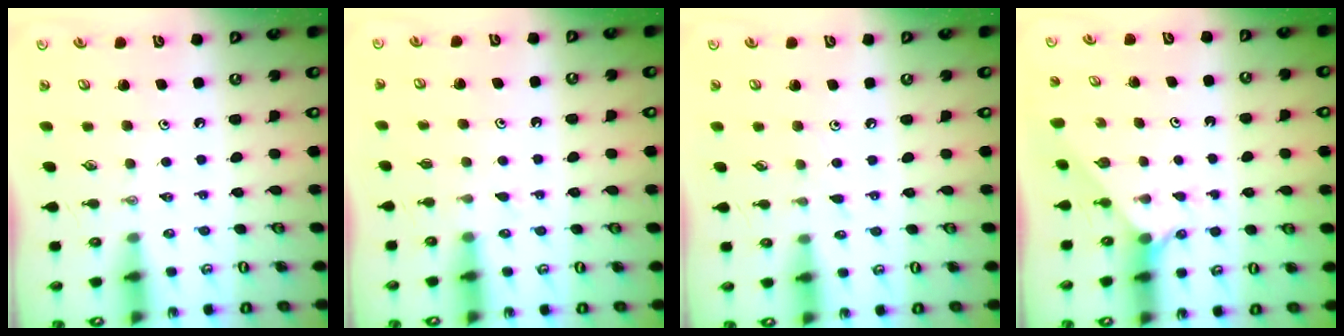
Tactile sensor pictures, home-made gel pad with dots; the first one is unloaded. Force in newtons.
{"total": 6.4, "press": 6.4, "slide": 0.1}
{"total": 3.9, "press": 3.8, "slide": 0.5}
{"total": 2.1, "press": 2.1, "slide": 0.3}